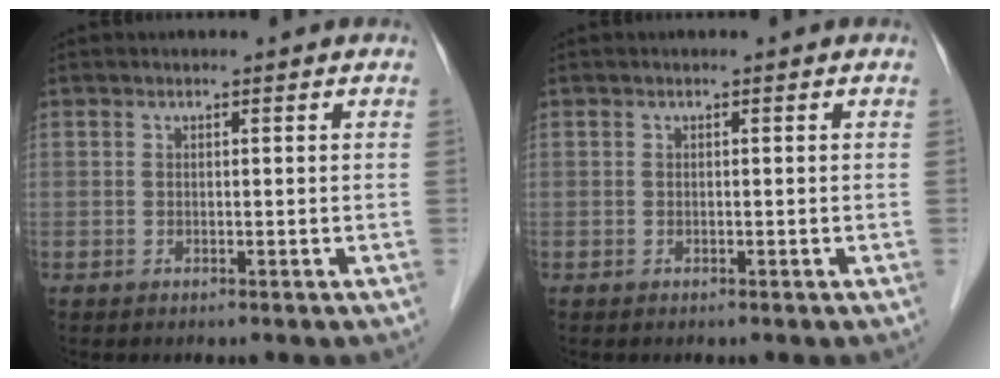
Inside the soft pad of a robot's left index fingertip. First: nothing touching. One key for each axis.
{"total": 0.0}